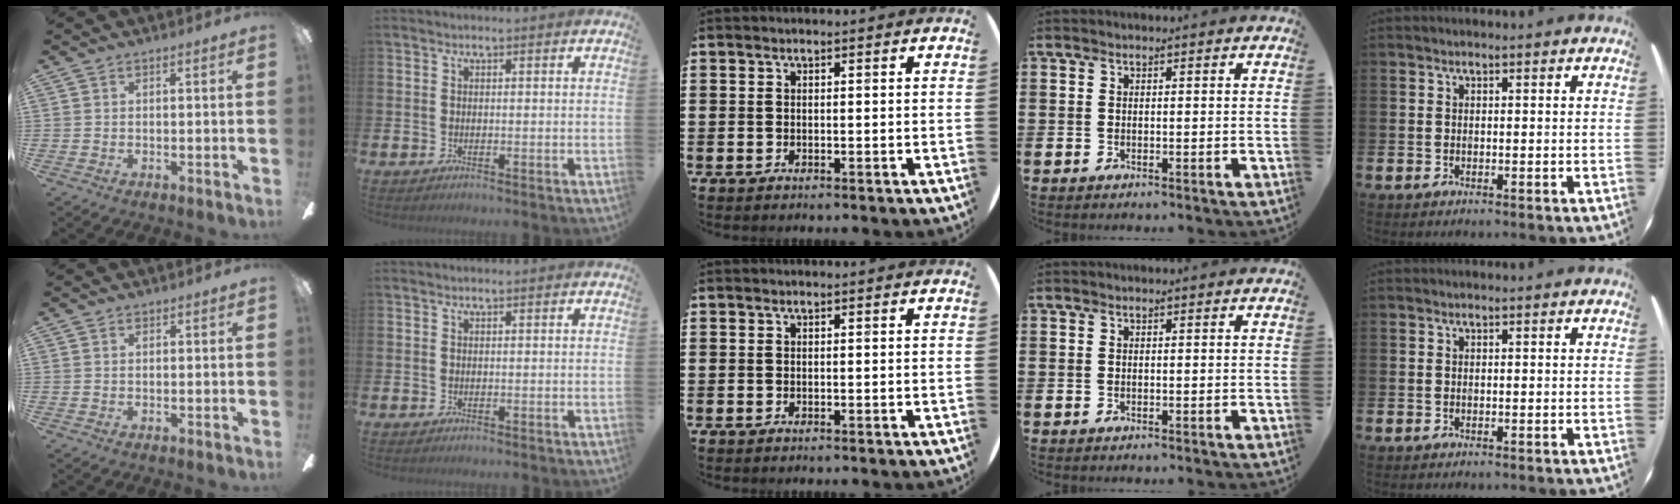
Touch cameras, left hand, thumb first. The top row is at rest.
{"thumb": {"total": 0.6, "force": [0.4, 0.3, 0.3], "torque": [-0.008, 0.001, 0.006]}}